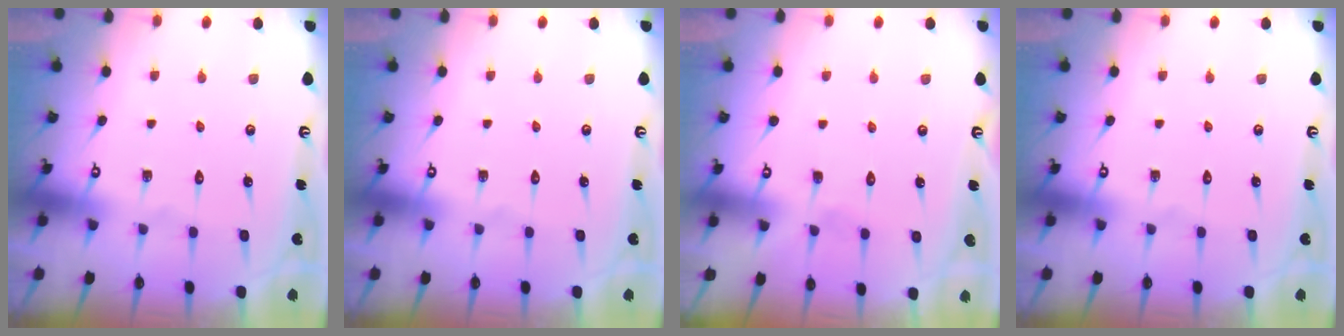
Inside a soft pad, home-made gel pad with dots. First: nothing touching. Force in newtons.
{"total": 0.0}
{"total": 2.6, "press": 2.6, "slide": 0.2}
{"total": 0.0}